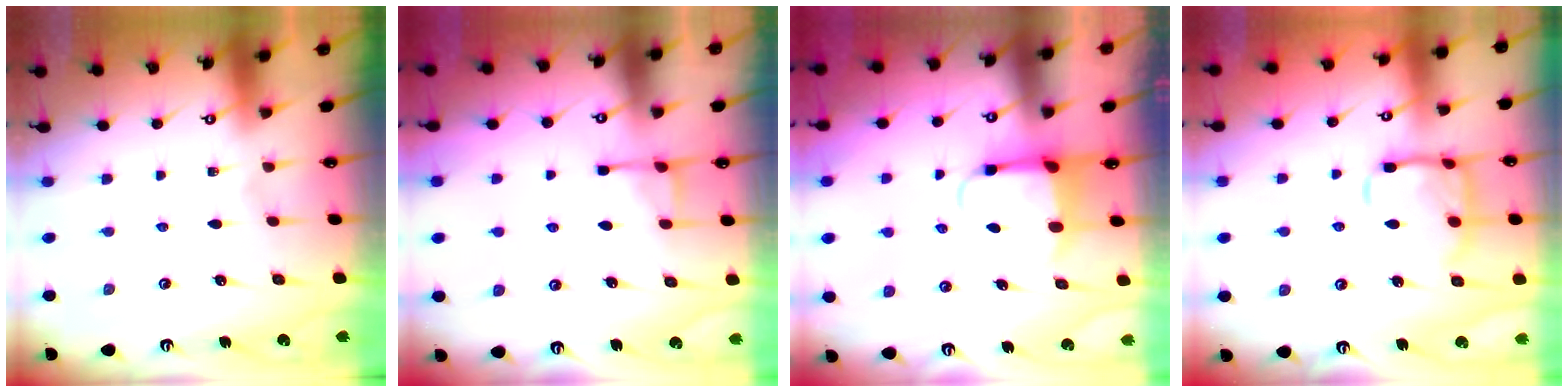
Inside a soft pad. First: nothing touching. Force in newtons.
{"total": 6.4, "press": 6.4, "slide": 0.6}
{"total": 4.1, "press": 4.1, "slide": 0.8}
{"total": 14.0, "press": 14.0, "slide": 1.2}